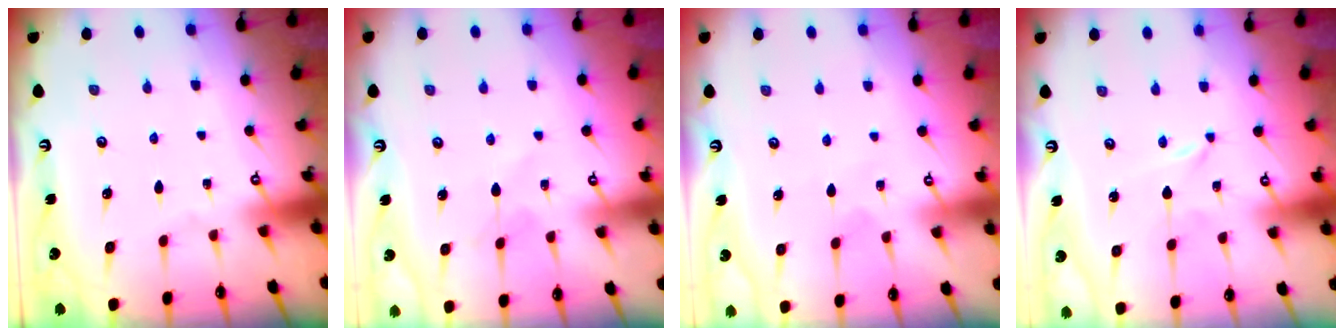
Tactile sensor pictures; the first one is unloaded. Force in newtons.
{"total": 4.9, "press": 4.9, "slide": 0.6}
{"total": 3.4, "press": 3.4, "slide": 0.3}
{"total": 0.0}